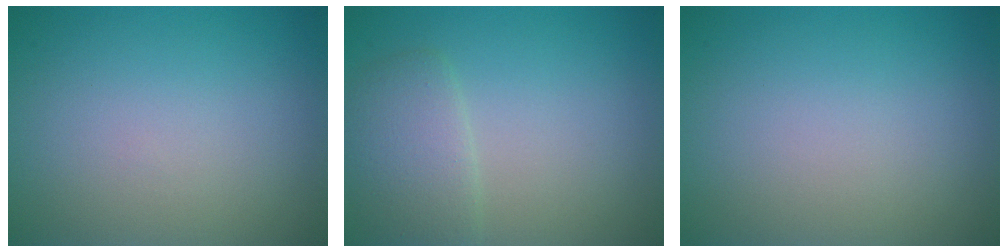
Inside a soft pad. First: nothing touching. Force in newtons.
{"total": 2.9, "press": 2.9, "slide": 0.1}
{"total": 0.0}